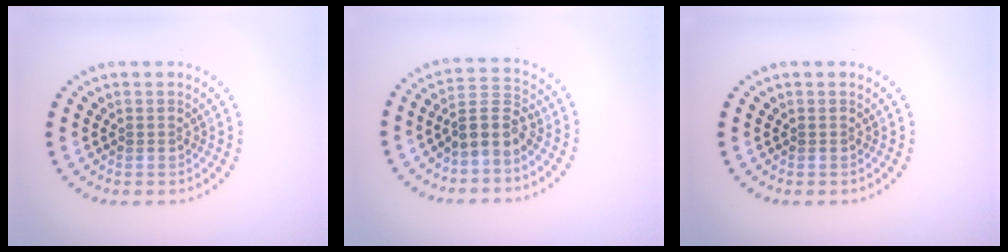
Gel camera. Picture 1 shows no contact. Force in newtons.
{"total": 3.4, "press": 3.0, "slide": 1.6}
{"total": 0.0}